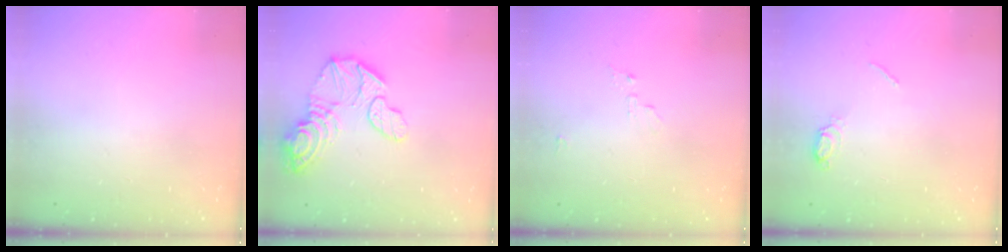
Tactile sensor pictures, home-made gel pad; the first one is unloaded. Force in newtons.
{"total": 13.8, "press": 13.7, "slide": 1.8}
{"total": 4.0, "press": 3.9, "slide": 0.3}
{"total": 6.1, "press": 6.0, "slide": 0.6}